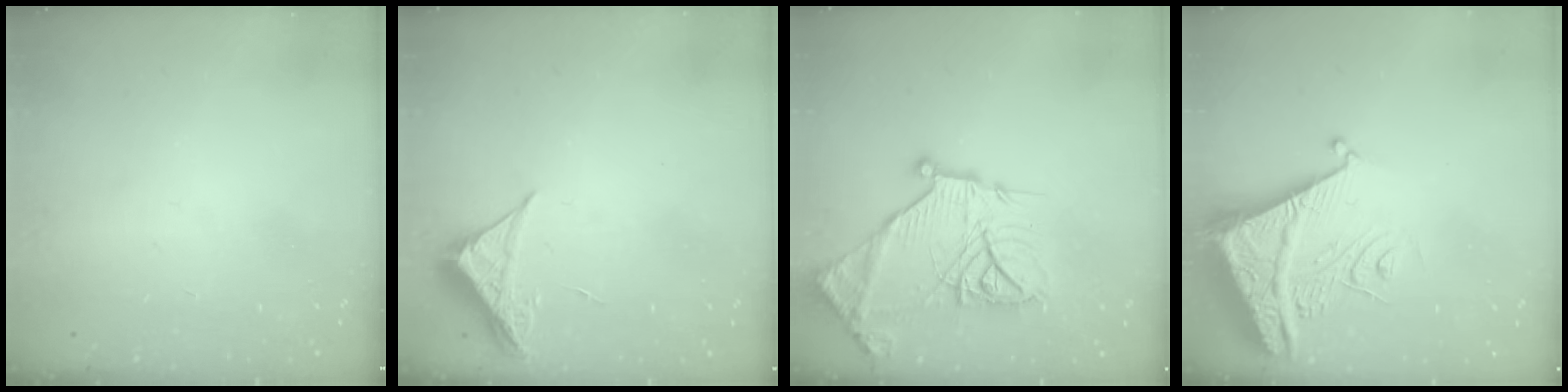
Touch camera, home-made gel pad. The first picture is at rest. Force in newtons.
{"total": 5.2, "press": 5.1, "slide": 0.3}
{"total": 22.8, "press": 22.6, "slide": 2.3}
{"total": 8.5, "press": 8.4, "slide": 0.9}